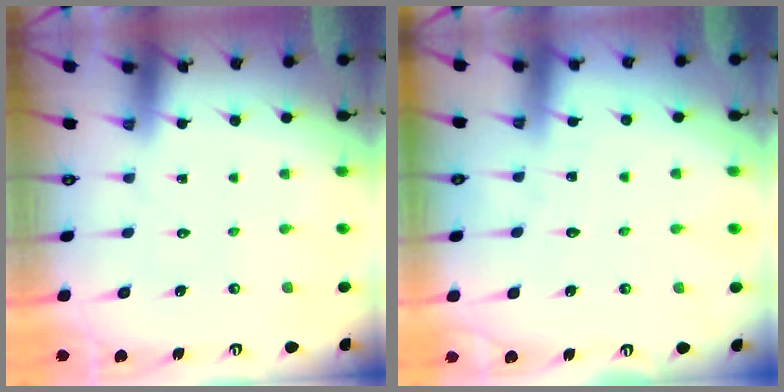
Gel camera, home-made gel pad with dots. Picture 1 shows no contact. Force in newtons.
{"total": 2.6, "press": 2.6, "slide": 0.3}